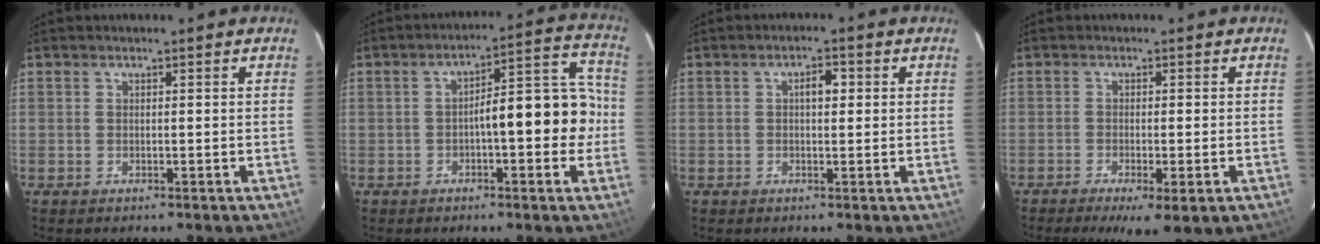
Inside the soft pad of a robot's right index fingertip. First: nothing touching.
{"total": 11.3, "force": [-1.5, 3.2, 10.7], "torque": [-0.136, 0.046, -0.019]}
{"total": 2.6, "force": [0.6, 1.0, 2.4], "torque": [-0.040, 0.009, 0.008]}
{"total": 7.3, "force": [-4.4, 1.4, 5.6], "torque": [-0.077, -0.020, -0.064]}